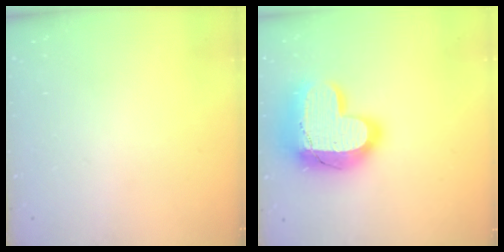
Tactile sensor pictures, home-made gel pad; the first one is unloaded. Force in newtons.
{"total": 20.9, "press": 20.9, "slide": 1.8}